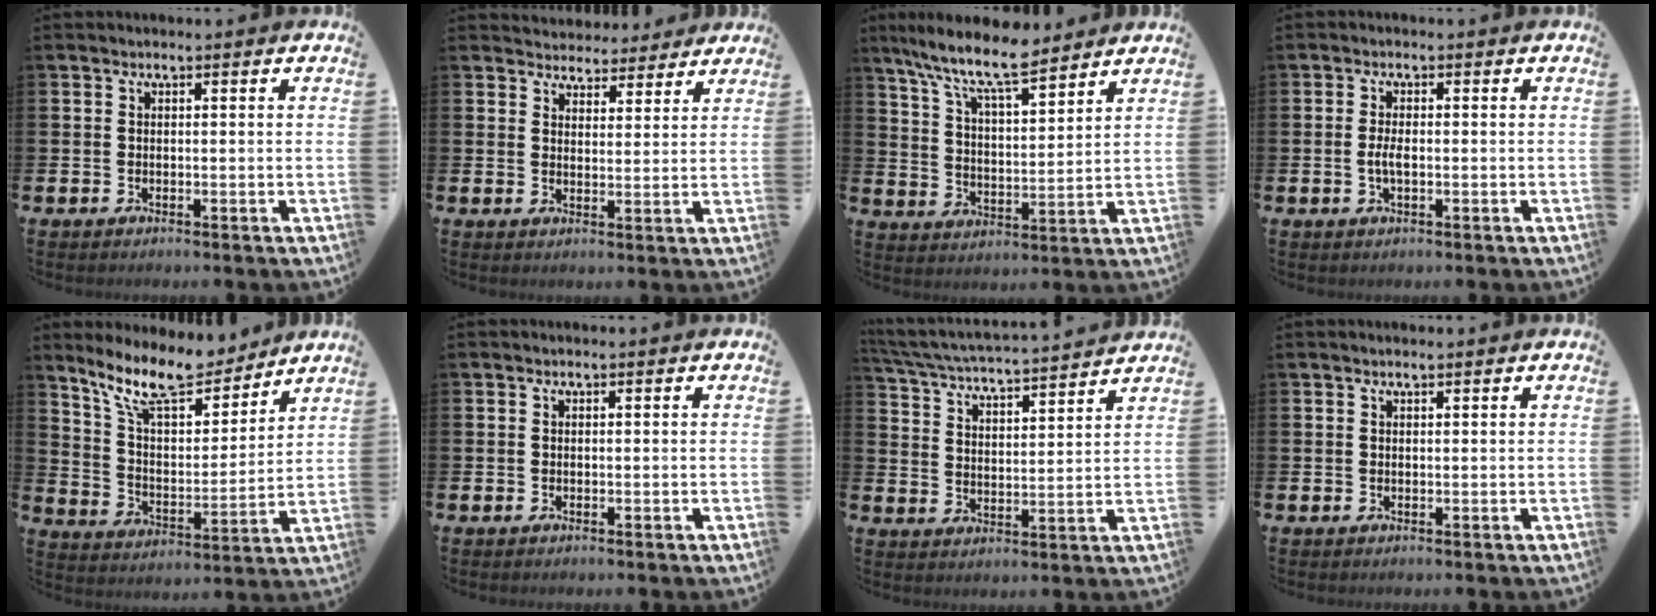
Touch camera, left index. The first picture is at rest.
{"total": 4.0, "force": [3.8, 1.2, -0.4], "torque": [-0.009, -0.025, 0.069]}
{"total": 9.5, "force": [8.3, 1.6, 4.4], "torque": [-0.107, -0.045, 0.144]}
{"total": 2.2, "force": [-0.3, 0.8, 2.0], "torque": [-0.032, -0.002, -0.008]}
{"total": 11.6, "force": [10.2, 3.2, 4.5], "torque": [-0.128, -0.056, 0.185]}
{"total": 0.0}
{"total": 4.8, "force": [4.7, 0.0, 1.1], "torque": [-0.050, -0.041, 0.077]}
{"total": 0.6, "force": [0.6, 0.0, 0.2], "torque": [0.001, -0.001, 0.009]}